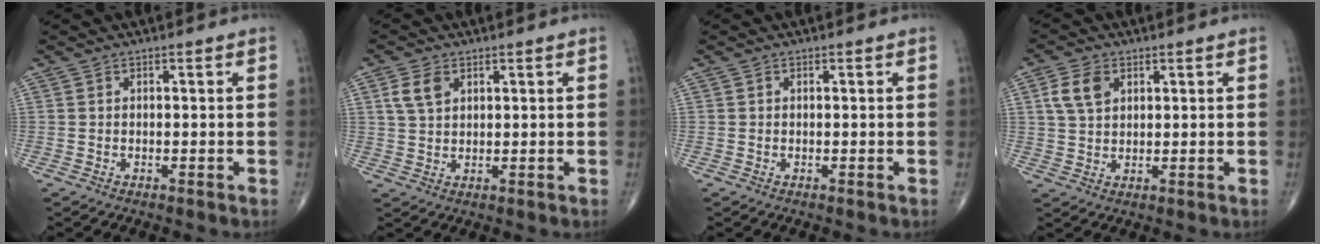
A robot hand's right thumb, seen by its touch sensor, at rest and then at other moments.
{"total": 4.4, "force": [1.9, 2.9, 2.8], "torque": [-0.050, 0.000, 0.041]}
{"total": 0.0}
{"total": 5.7, "force": [2.2, 3.8, 3.7], "torque": [-0.067, -0.001, 0.042]}